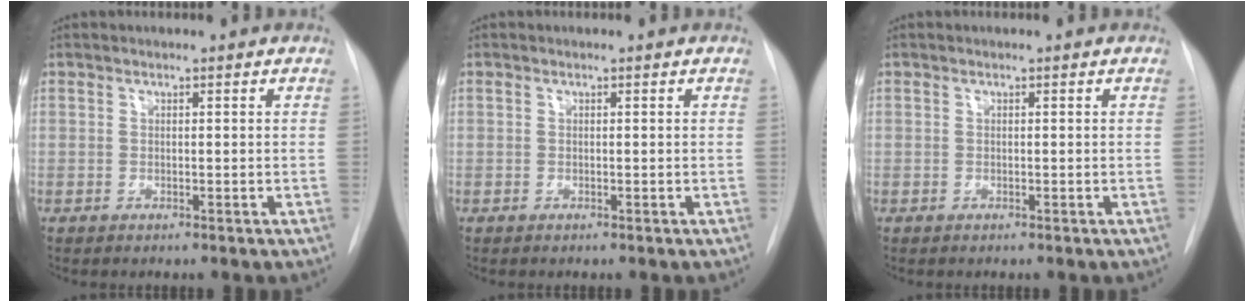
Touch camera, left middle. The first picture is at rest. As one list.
[{"total": 0.0}, {"total": 0.0}]